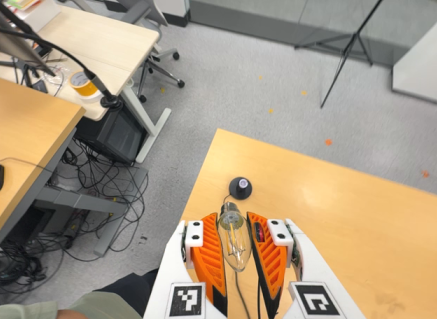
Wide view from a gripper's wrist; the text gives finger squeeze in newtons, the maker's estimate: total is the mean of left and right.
{"total": 19.5, "left": 21.0, "right": 18.1}